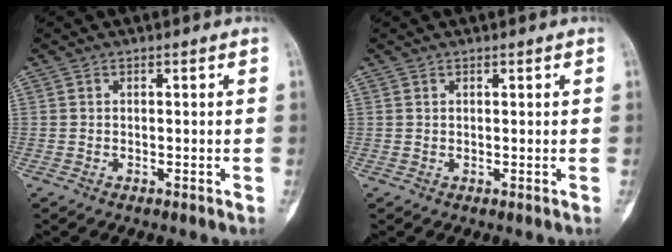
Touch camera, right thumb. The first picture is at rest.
{"total": 0.0}